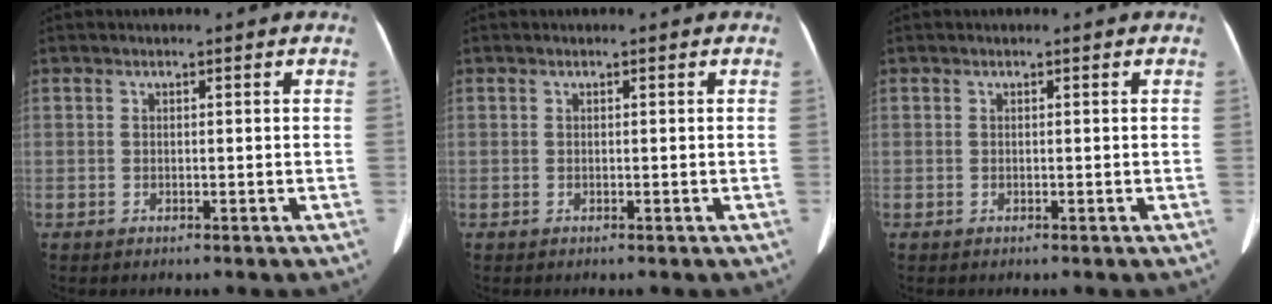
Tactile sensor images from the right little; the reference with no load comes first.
{"total": 0.0}
{"total": 0.0}